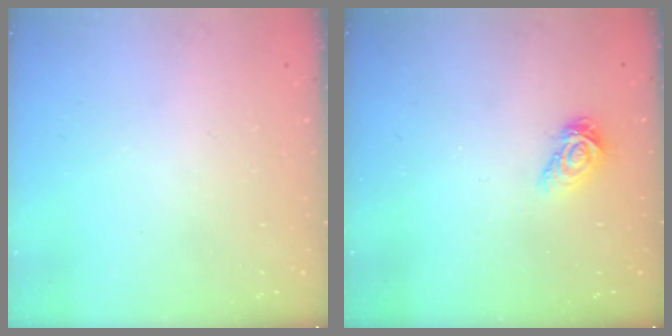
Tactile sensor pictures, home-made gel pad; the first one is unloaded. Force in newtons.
{"total": 6.1, "press": 6.1, "slide": 0.3}